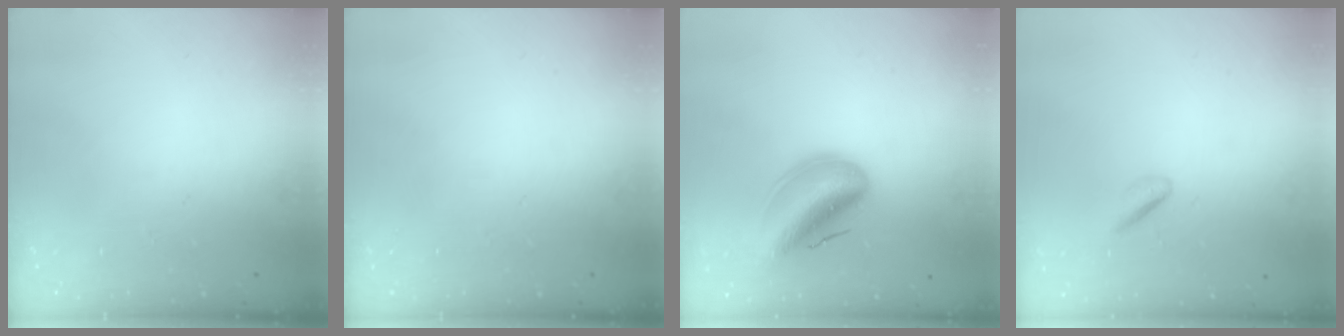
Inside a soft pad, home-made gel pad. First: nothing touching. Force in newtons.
{"total": 0.0}
{"total": 14.9, "press": 14.4, "slide": 3.9}
{"total": 1.2, "press": 1.1, "slide": 0.6}